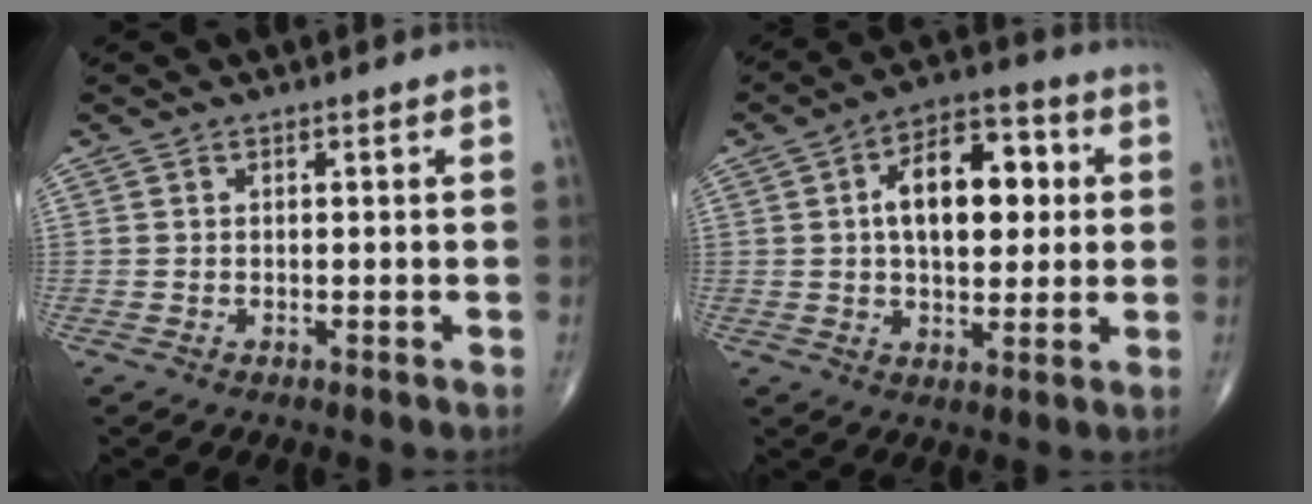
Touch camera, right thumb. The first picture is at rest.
{"total": 14.4, "force": [2.4, 8.0, 11.7], "torque": [-0.149, 0.015, 0.033]}